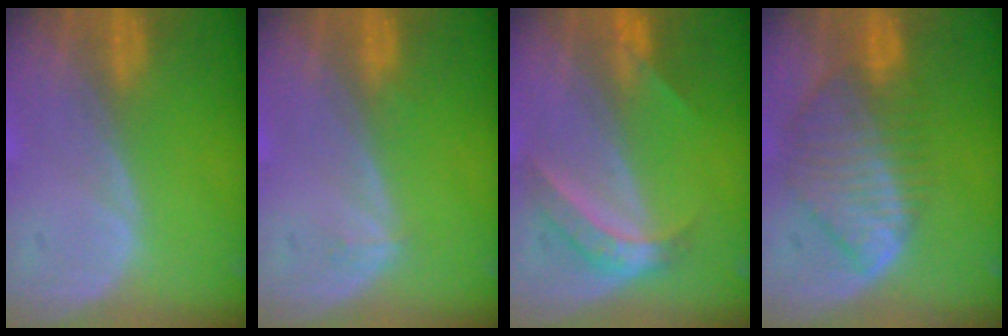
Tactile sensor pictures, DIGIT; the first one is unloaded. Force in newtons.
{"total": 0.9, "press": 0.8, "slide": 0.2}
{"total": 5.9, "press": 4.9, "slide": 3.3}
{"total": 8.4, "press": 7.6, "slide": 3.6}